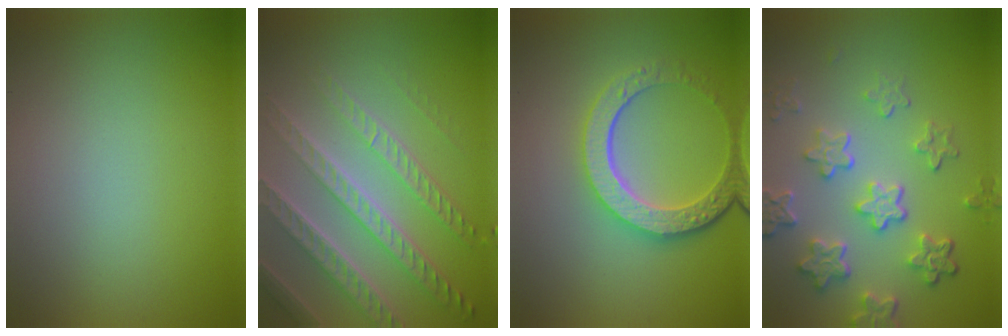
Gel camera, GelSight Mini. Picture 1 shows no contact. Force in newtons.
{"total": 7.2, "press": 5.1, "slide": 5.1}
{"total": 5.7, "press": 4.2, "slide": 3.8}
{"total": 5.7, "press": 4.3, "slide": 3.8}